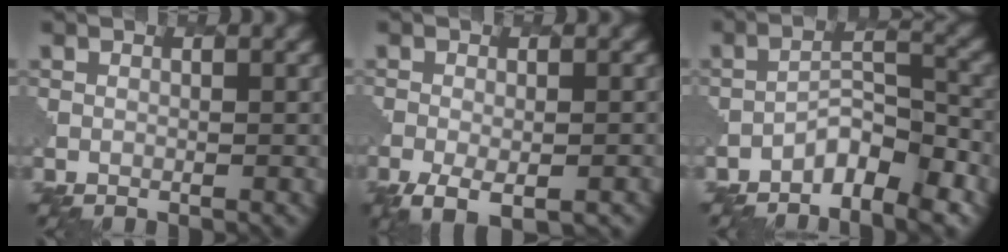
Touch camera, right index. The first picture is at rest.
{"total": 4.3, "force": [-2.3, 1.7, 3.2], "torque": [-0.055, -0.006, -0.036]}
{"total": 4.0, "force": [-3.0, 1.2, 2.3], "torque": [-0.035, 0.010, -0.059]}